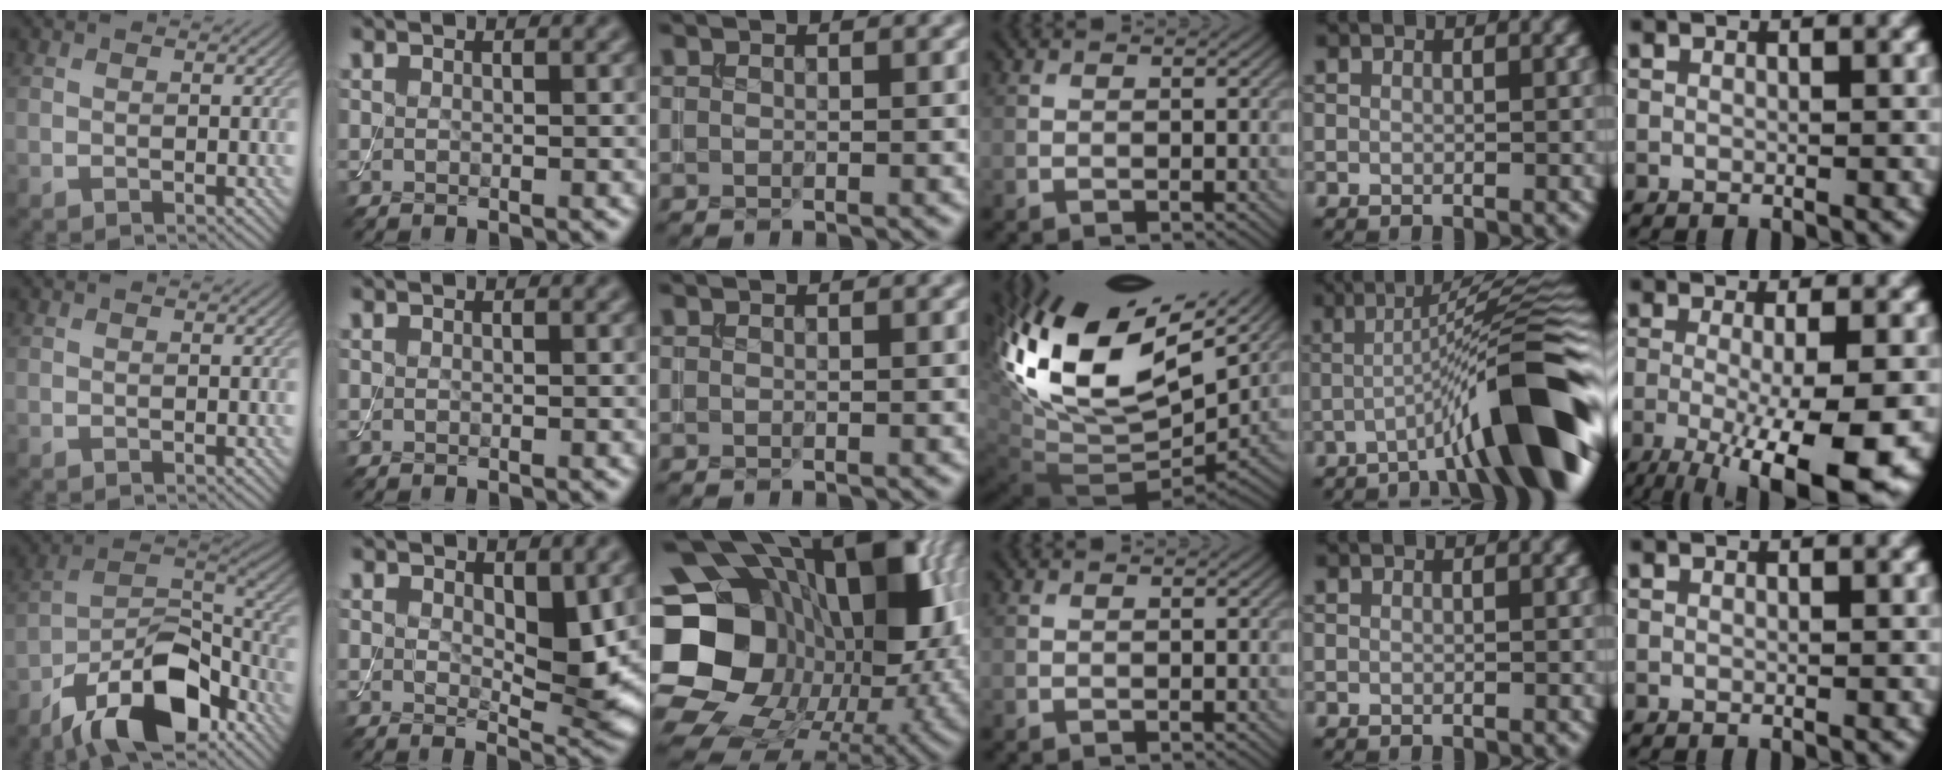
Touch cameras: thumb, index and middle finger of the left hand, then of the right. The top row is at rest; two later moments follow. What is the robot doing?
{"motion": "assemble", "object": "toy tower of hanoi"}